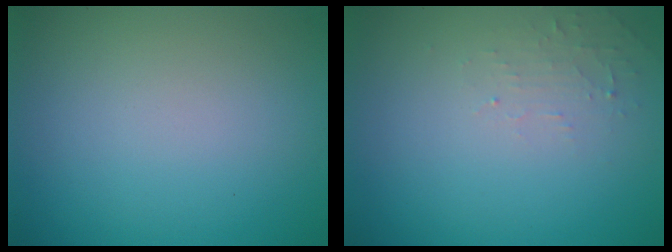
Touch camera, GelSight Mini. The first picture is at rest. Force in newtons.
{"total": 1.2, "press": 1.2, "slide": 0.3}